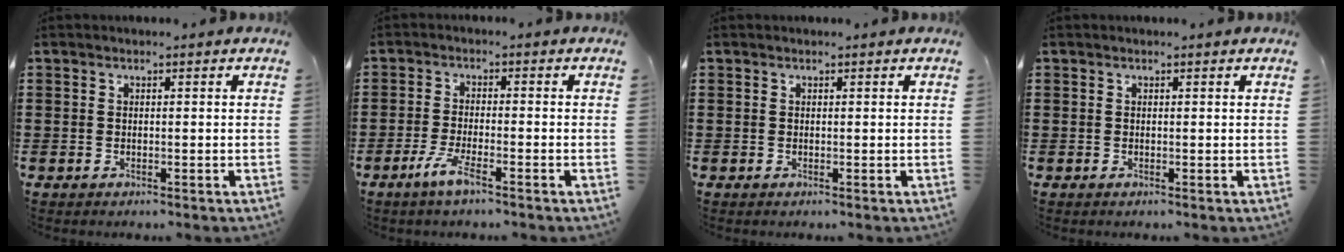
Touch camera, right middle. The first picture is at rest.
{"total": 4.3, "force": [-2.7, 0.5, 3.4], "torque": [-0.074, -0.008, -0.052]}
{"total": 0.0}
{"total": 0.0}